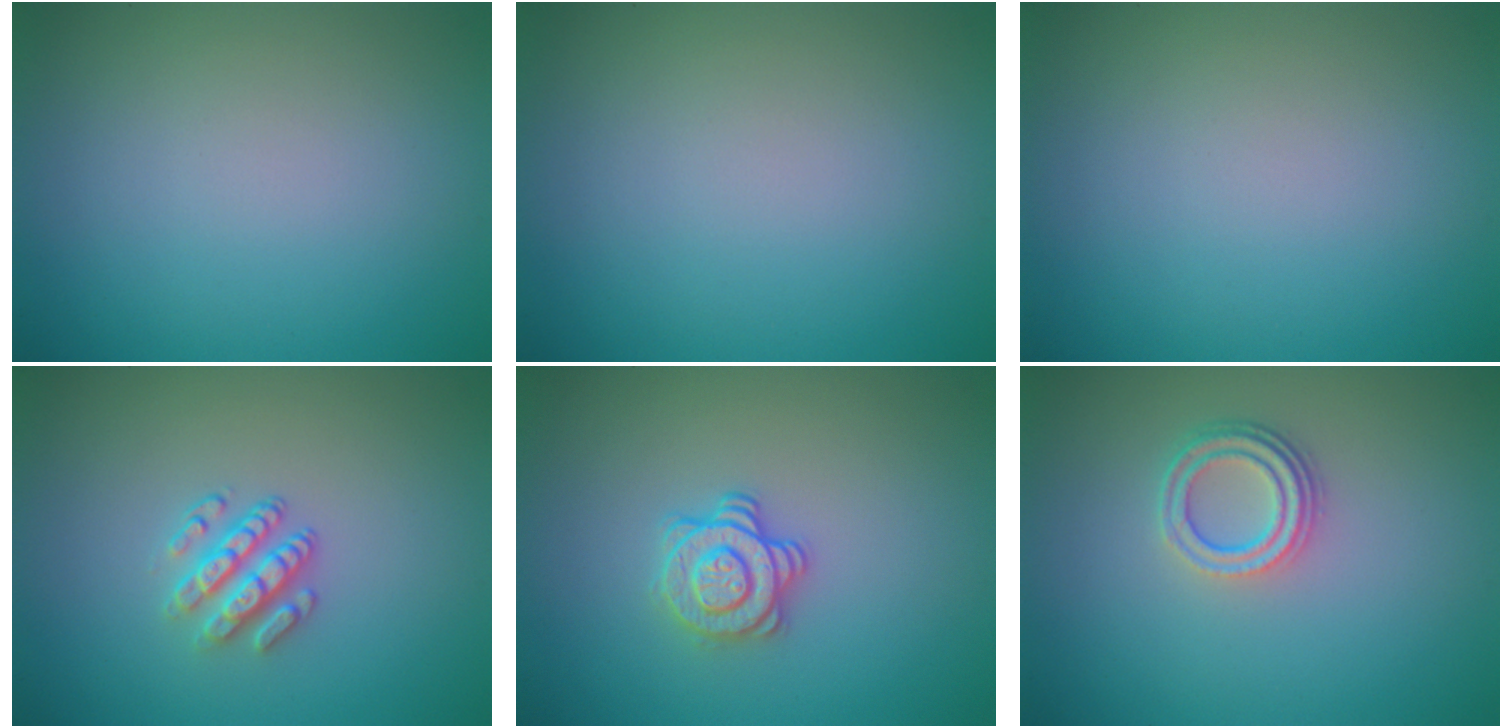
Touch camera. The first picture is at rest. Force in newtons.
{"total": 0.0}
{"total": 0.0}
{"total": 2.9, "press": 2.4, "slide": 1.6}
{"total": 2.9, "press": 2.5, "slide": 1.4}
{"total": 3.3, "press": 2.4, "slide": 2.3}